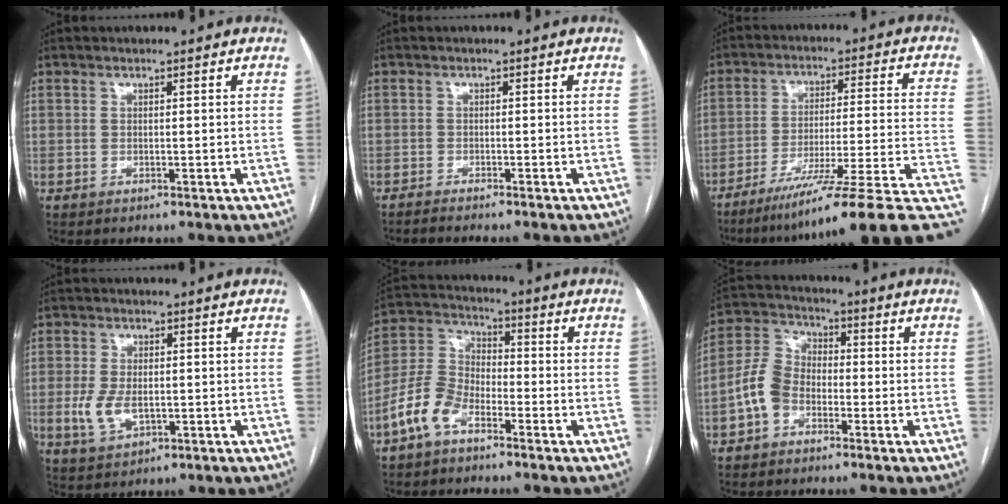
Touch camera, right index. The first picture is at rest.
{"total": 3.8, "force": [-3.4, -0.1, 1.8], "torque": [-0.019, -0.003, -0.049]}
{"total": 21.1, "force": [-14.5, -0.6, 15.4], "torque": [-0.147, 0.010, -0.223]}
{"total": 5.7, "force": [-0.9, 3.1, 4.7], "torque": [-0.106, -0.003, -0.010]}
{"total": 8.3, "force": [-4.9, 4.5, 5.0], "torque": [-0.129, 0.017, -0.106]}
{"total": 7.2, "force": [-2.8, 5.1, 4.2], "torque": [-0.104, 0.027, -0.063]}